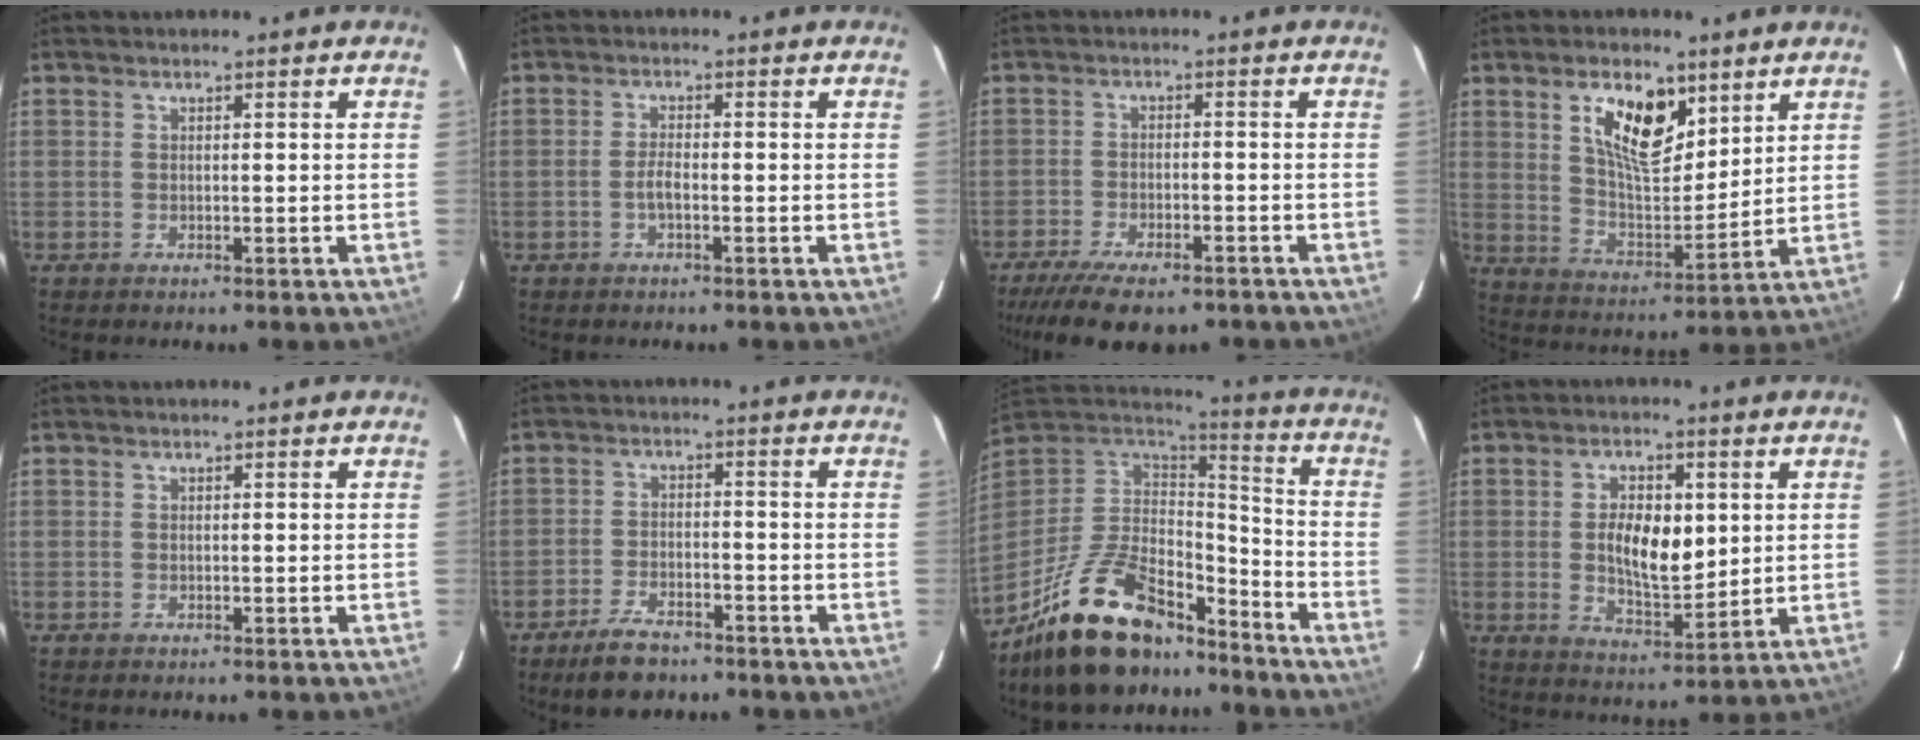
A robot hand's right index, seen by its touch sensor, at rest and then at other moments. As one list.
[{"total": 2.1, "force": [-0.9, 0.6, 1.8], "torque": [-0.039, 0.001, -0.018]}, {"total": 12.9, "force": [-10.0, 4.2, 6.9], "torque": [-0.155, -0.033, -0.159]}, {"total": 12.3, "force": [6.3, 5.6, 9.0], "torque": [-0.154, 0.004, 0.120]}, {"total": 0.0}, {"total": 7.3, "force": [-5.6, 3.0, 3.6], "torque": [-0.091, 0.002, -0.093]}, {"total": 23.8, "force": [-17.1, 9.9, 13.3], "torque": [-0.266, 0.000, -0.275]}, {"total": 9.5, "force": [1.2, 4.8, 8.2], "torque": [-0.144, 0.002, 0.028]}]